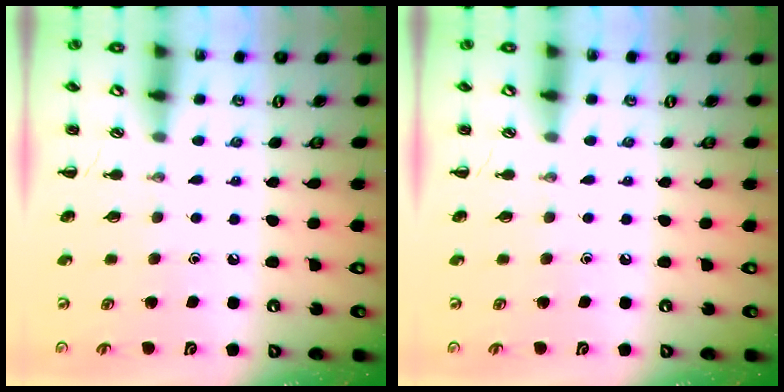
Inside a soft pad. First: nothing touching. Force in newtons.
{"total": 0.0}